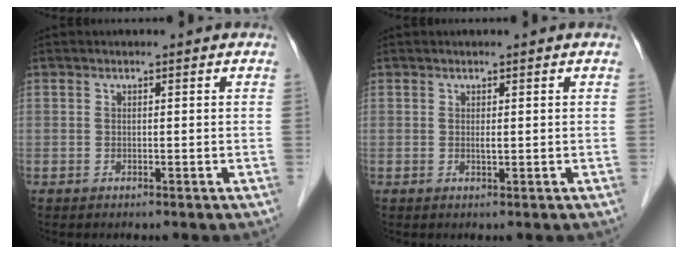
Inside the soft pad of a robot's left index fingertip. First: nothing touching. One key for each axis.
{"total": 0.6, "fx": 0.0, "fy": 0.1, "fz": 0.6, "tx": -0.014, "ty": -0.002, "tz": 0.000}